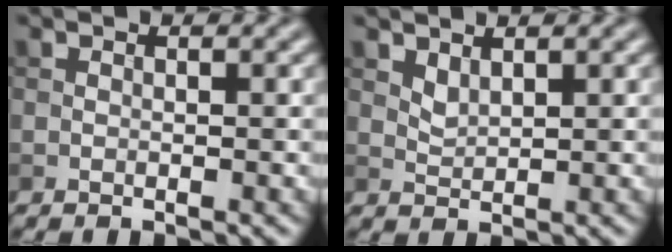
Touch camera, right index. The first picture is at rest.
{"total": 1.3, "force": [1.0, 0.5, 0.7], "torque": [-0.020, -0.003, 0.026]}